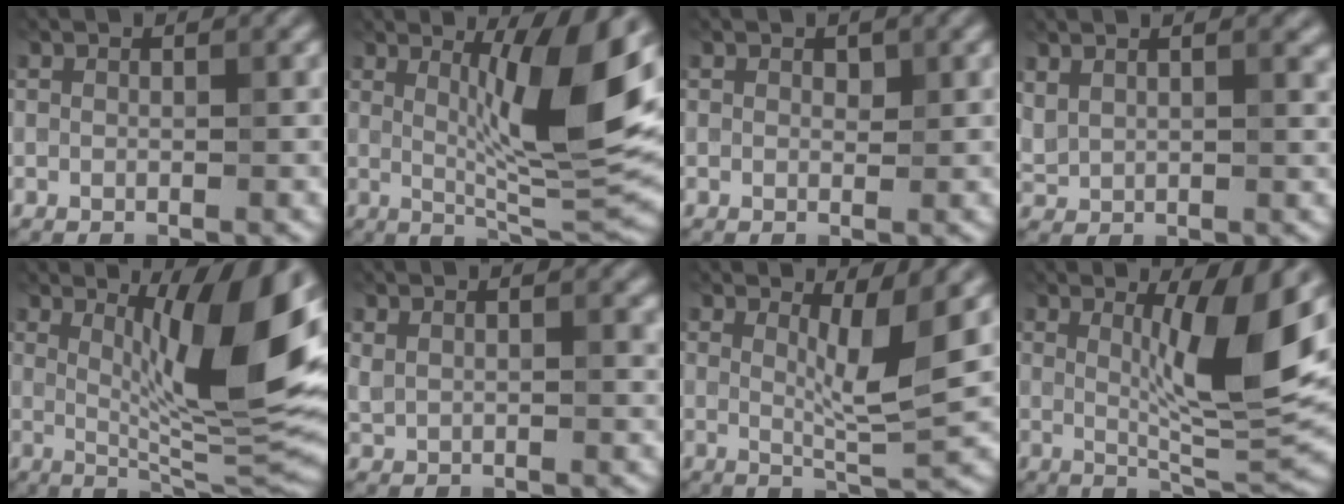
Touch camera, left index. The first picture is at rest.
{"total": 10.1, "force": [2.4, 1.7, 9.6], "torque": [-0.135, -0.014, 0.048]}
{"total": 0.7, "force": [0.4, 0.4, 0.3], "torque": [-0.003, -0.004, 0.004]}
{"total": 2.7, "force": [2.2, 1.0, 1.3], "torque": [-0.032, 0.005, 0.046]}
{"total": 11.6, "force": [3.3, 2.5, 10.8], "torque": [-0.151, -0.010, 0.060]}
{"total": 2.0, "force": [1.3, 0.8, 1.2], "torque": [-0.021, 0.000, 0.031]}
{"total": 4.3, "force": [1.7, 0.7, 3.9], "torque": [-0.063, -0.012, 0.030]}
{"total": 8.9, "force": [2.2, 1.5, 8.5], "torque": [-0.117, -0.013, 0.043]}